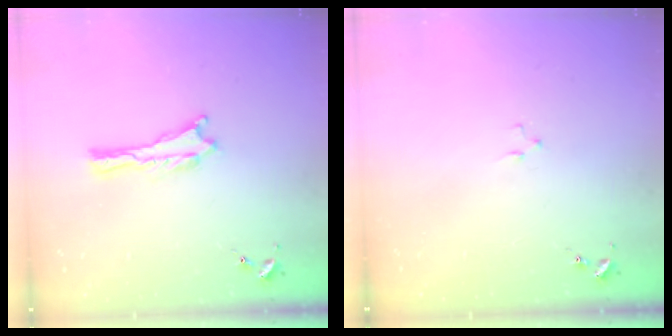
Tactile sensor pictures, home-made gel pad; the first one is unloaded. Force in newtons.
{"total": 0.7, "press": 0.7, "slide": 0.2}